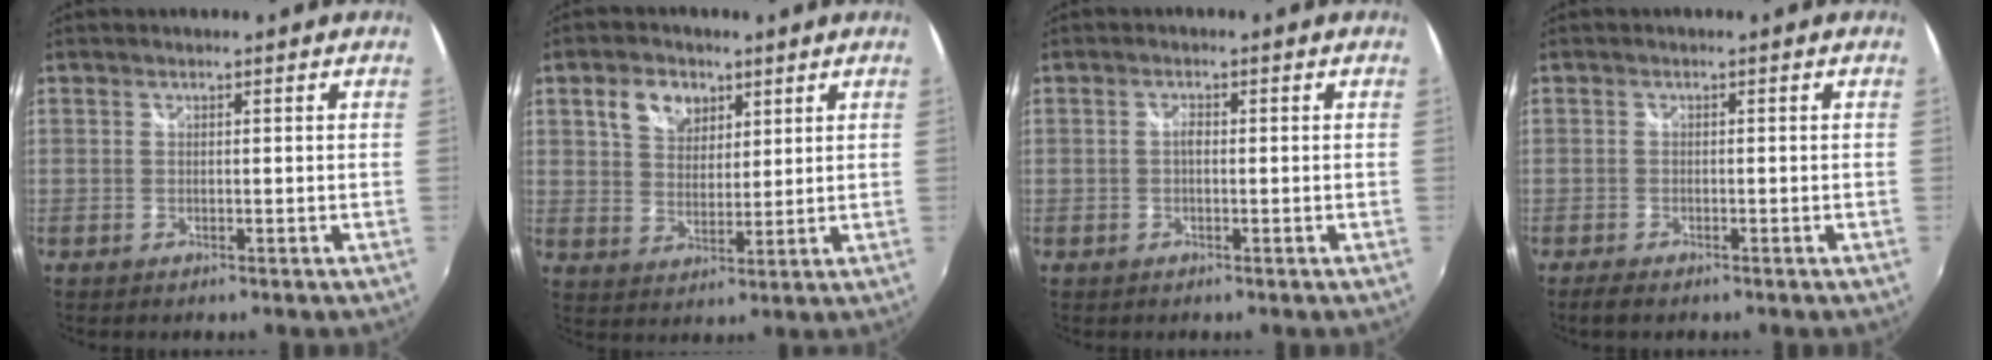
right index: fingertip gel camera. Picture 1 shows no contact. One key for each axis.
{"total": 7.1, "fx": 3.6, "fy": 4.9, "fz": 3.7, "tx": -0.067, "ty": 0.017, "tz": 0.066}
{"total": 1.1, "fx": -0.1, "fy": 0.6, "fz": 1.0, "tx": -0.019, "ty": 0.005, "tz": -0.005}
{"total": 2.8, "fx": -2.2, "fy": 0.8, "fz": 1.5, "tx": -0.034, "ty": -0.011, "tz": -0.039}